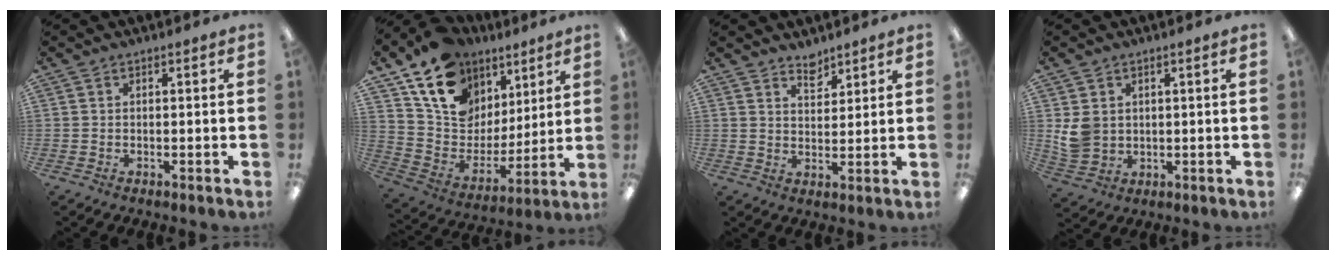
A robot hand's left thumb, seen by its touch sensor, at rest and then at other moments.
{"total": 16.9, "force": [11.1, 11.2, 5.9], "torque": [-0.125, -0.069, 0.212]}
{"total": 4.5, "force": [4.0, 1.9, 0.7], "torque": [0.000, -0.029, 0.071]}
{"total": 5.8, "force": [1.6, 5.0, 2.6], "torque": [-0.054, 0.004, 0.034]}